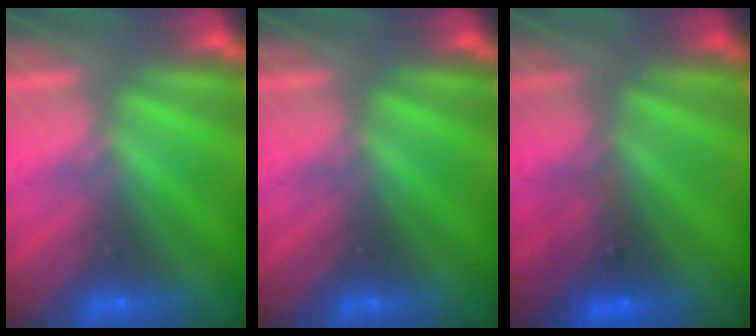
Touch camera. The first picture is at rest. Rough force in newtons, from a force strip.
{"total": 0.0}
{"total": 3.9}